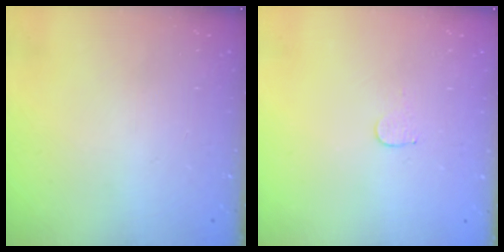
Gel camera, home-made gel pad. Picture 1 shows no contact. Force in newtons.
{"total": 3.7, "press": 3.7, "slide": 0.3}